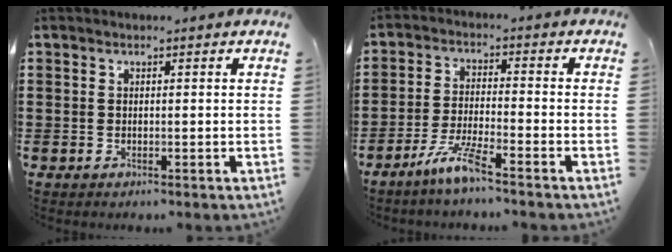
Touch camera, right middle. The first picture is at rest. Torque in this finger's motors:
{"motor_torque": [2.14, 0.00, 0.10, 0.12]}